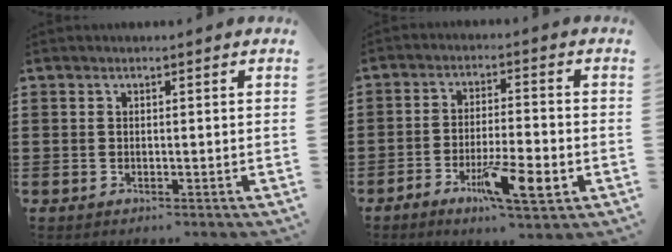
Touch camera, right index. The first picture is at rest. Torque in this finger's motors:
{"motor_torque": [0.29, -0.18, 0.50, 0.11]}